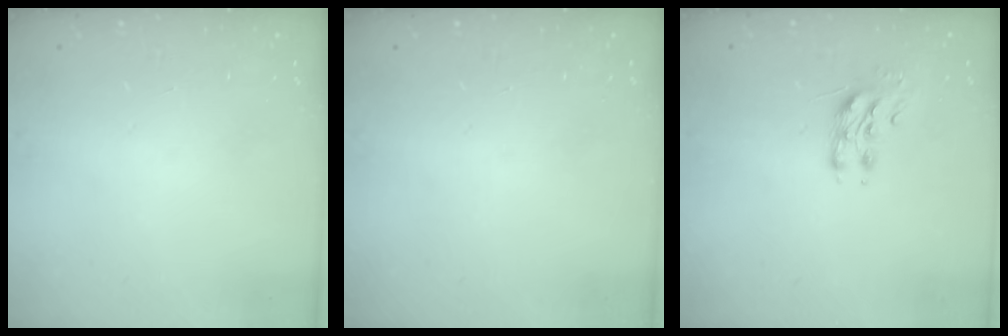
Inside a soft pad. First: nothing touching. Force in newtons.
{"total": 0.0}
{"total": 8.1, "press": 8.0, "slide": 1.0}